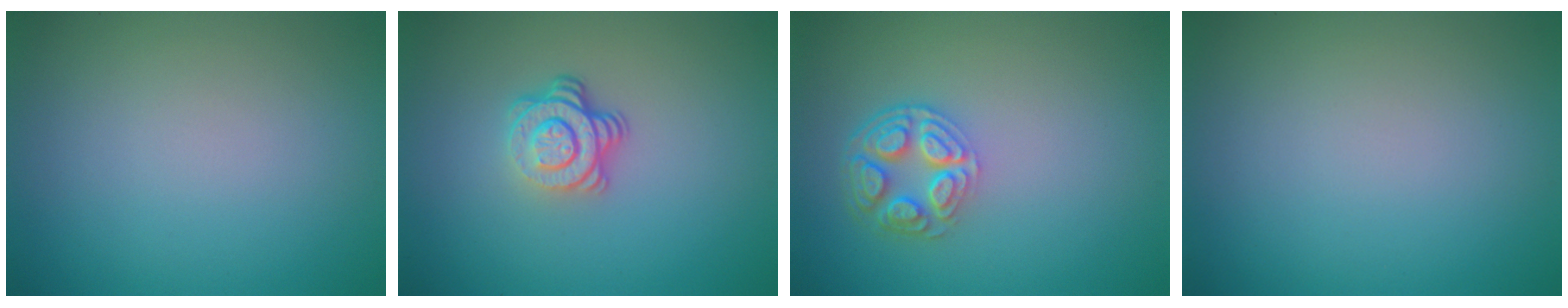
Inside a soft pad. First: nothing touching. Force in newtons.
{"total": 3.9, "press": 2.7, "slide": 2.8}
{"total": 4.5, "press": 3.3, "slide": 3.0}
{"total": 0.0}